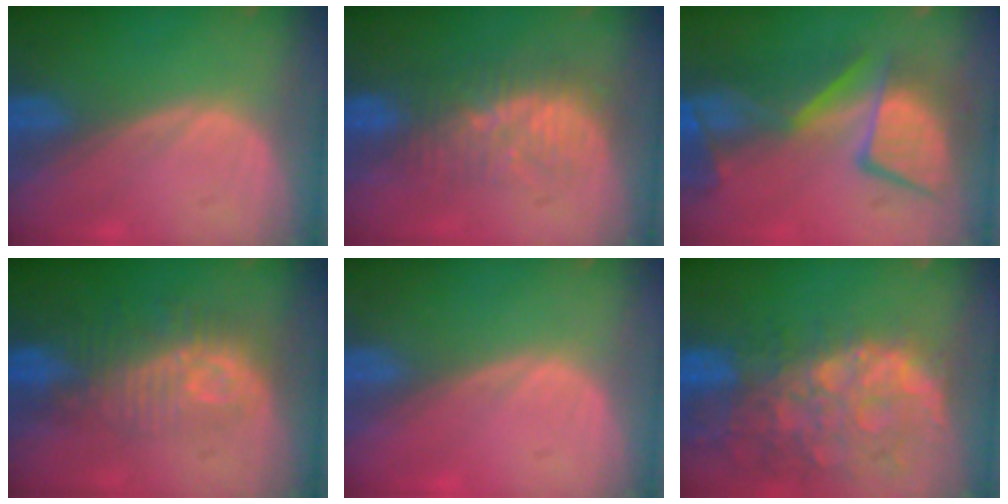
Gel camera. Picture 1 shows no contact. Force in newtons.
{"total": 7.8, "press": 7.4, "slide": 2.6}
{"total": 10.4, "press": 9.8, "slide": 3.4}
{"total": 9.6, "press": 8.6, "slide": 4.4}
{"total": 0.6, "press": 0.0, "slide": 0.6}
{"total": 13.9, "press": 11.2, "slide": 8.3}